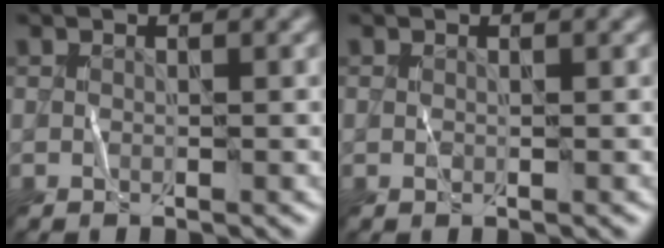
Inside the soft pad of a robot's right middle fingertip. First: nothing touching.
{"total": 0.0}